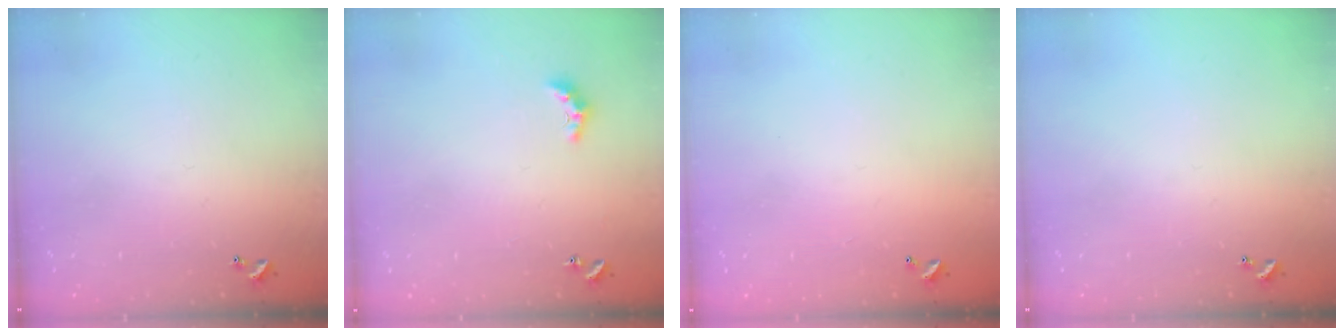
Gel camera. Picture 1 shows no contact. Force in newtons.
{"total": 4.0, "press": 4.0, "slide": 0.7}
{"total": 2.8, "press": 2.8, "slide": 0.1}
{"total": 0.0}